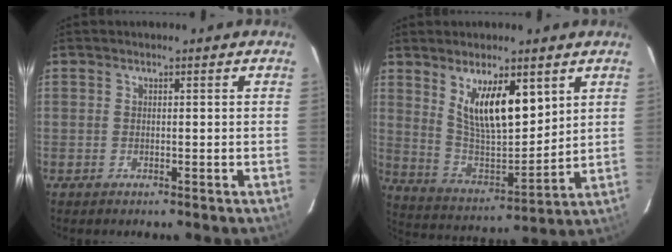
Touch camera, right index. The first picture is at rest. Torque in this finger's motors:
{"motor_torque": [1.20, 0.94, 0.38, 0.16]}